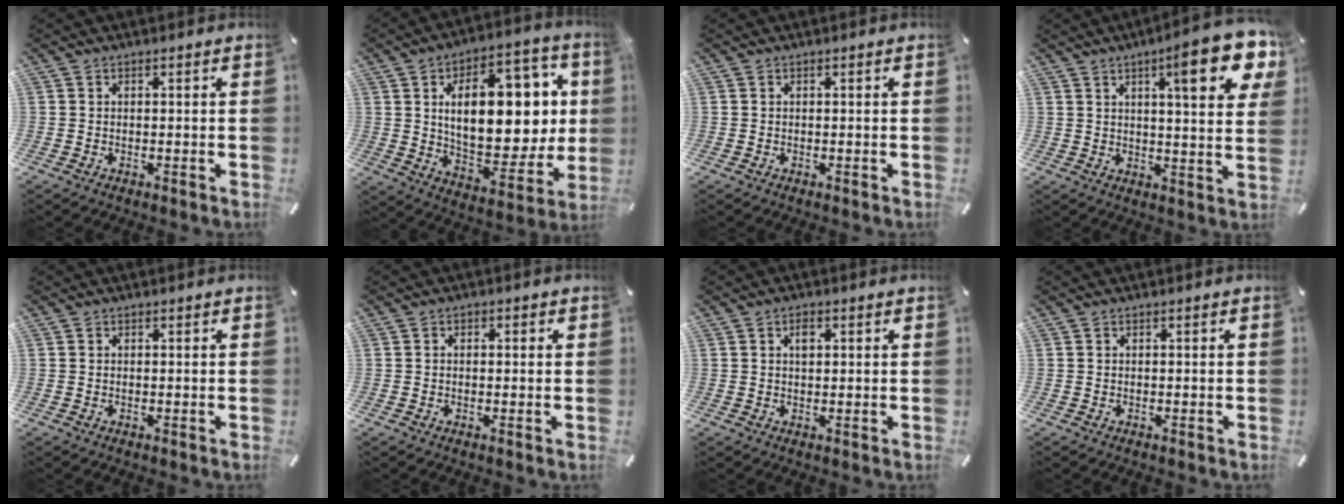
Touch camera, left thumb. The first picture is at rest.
{"total": 21.8, "force": [5.2, 12.4, 17.2], "torque": [-0.253, -0.025, 0.086]}
{"total": 0.0}
{"total": 15.1, "force": [7.9, 3.7, 12.3], "torque": [-0.165, -0.040, 0.115]}
{"total": 0.0}
{"total": 1.0, "force": [-0.1, 0.8, 0.6], "torque": [-0.004, 0.003, -0.005]}
{"total": 2.1, "force": [0.7, 1.1, 1.7], "torque": [-0.028, 0.002, 0.010]}
{"total": 0.0}